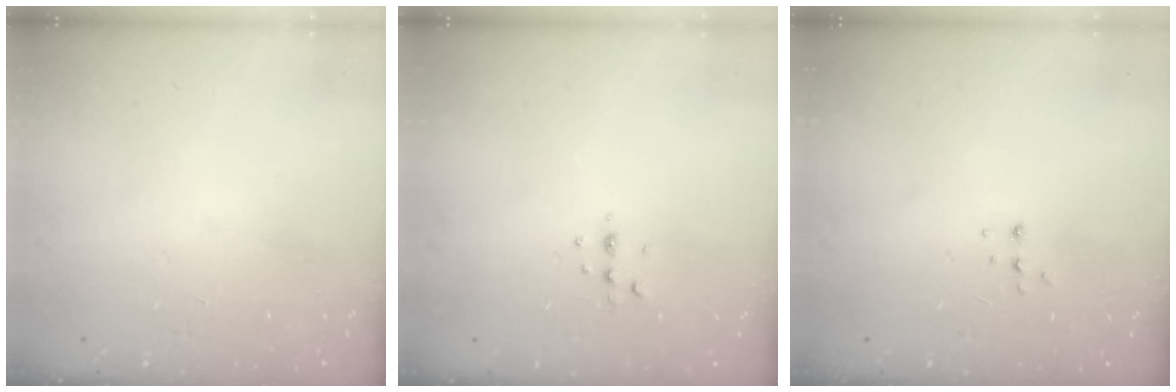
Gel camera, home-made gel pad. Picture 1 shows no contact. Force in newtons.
{"total": 3.7, "press": 3.6, "slide": 0.7}
{"total": 5.0, "press": 4.9, "slide": 0.9}